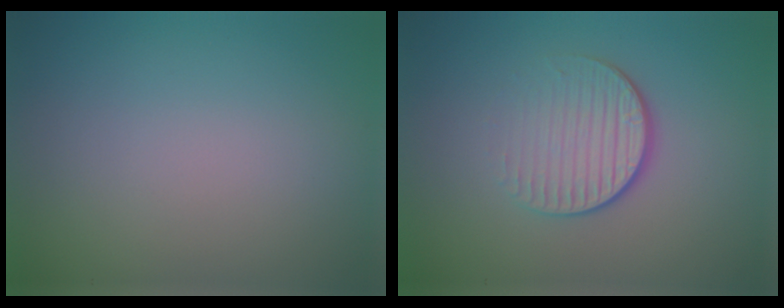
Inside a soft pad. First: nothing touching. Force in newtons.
{"total": 4.0, "press": 2.7, "slide": 3.0}